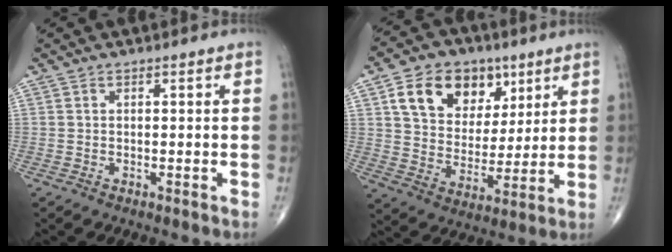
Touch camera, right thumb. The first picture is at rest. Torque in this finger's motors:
{"motor_torque": [-0.02, 0.15, 0.16, 0.07, 0.08]}